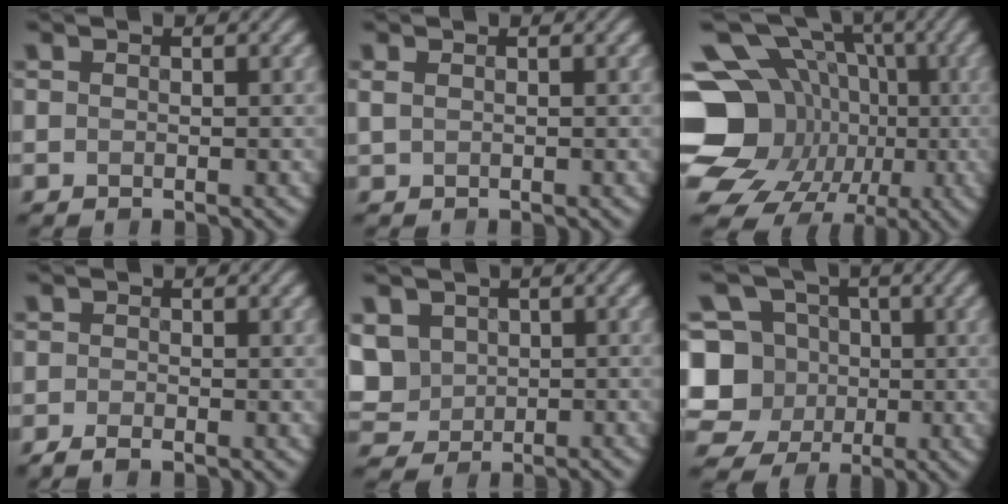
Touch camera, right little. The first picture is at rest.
{"total": 0.5, "force": [0.3, 0.2, 0.3], "torque": [-0.007, 0.002, 0.010]}
{"total": 19.5, "force": [-2.8, 17.3, 8.4], "torque": [-0.197, -0.003, -0.071]}
{"total": 0.7, "force": [-0.7, 0.1, 0.3], "torque": [-0.002, -0.006, -0.011]}
{"total": 4.0, "force": [0.4, 3.7, 1.5], "torque": [-0.051, 0.000, 0.015]}
{"total": 9.8, "force": [-1.0, 9.4, 2.6], "torque": [-0.091, 0.024, -0.030]}